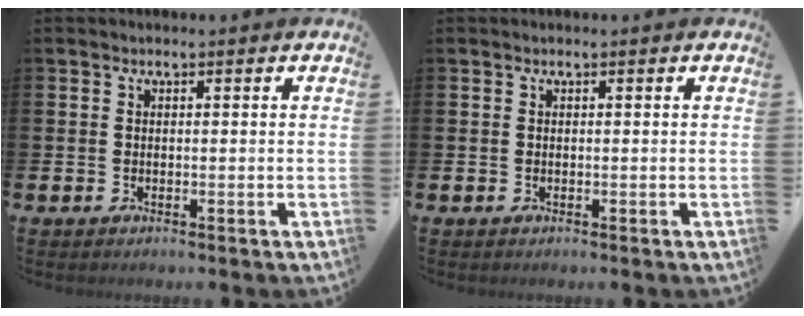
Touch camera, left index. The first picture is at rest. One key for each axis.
{"total": 0.0}